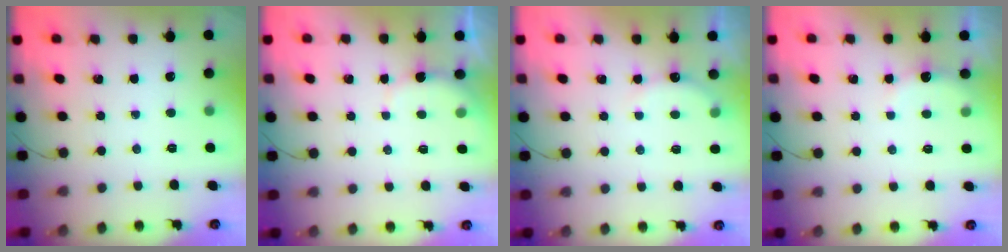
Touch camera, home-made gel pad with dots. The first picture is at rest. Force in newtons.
{"total": 2.3, "press": 2.2, "slide": 0.6}
{"total": 5.3, "press": 5.2, "slide": 1.2}
{"total": 2.8, "press": 2.6, "slide": 0.8}